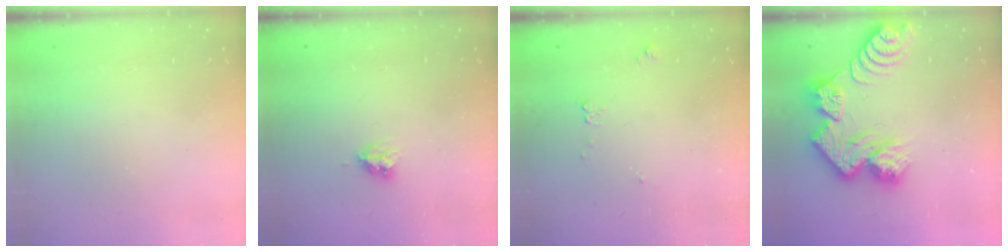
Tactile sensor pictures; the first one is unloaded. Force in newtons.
{"total": 3.5, "press": 3.5, "slide": 0.4}
{"total": 5.5, "press": 5.5, "slide": 0.7}
{"total": 12.5, "press": 12.5, "slide": 1.1}